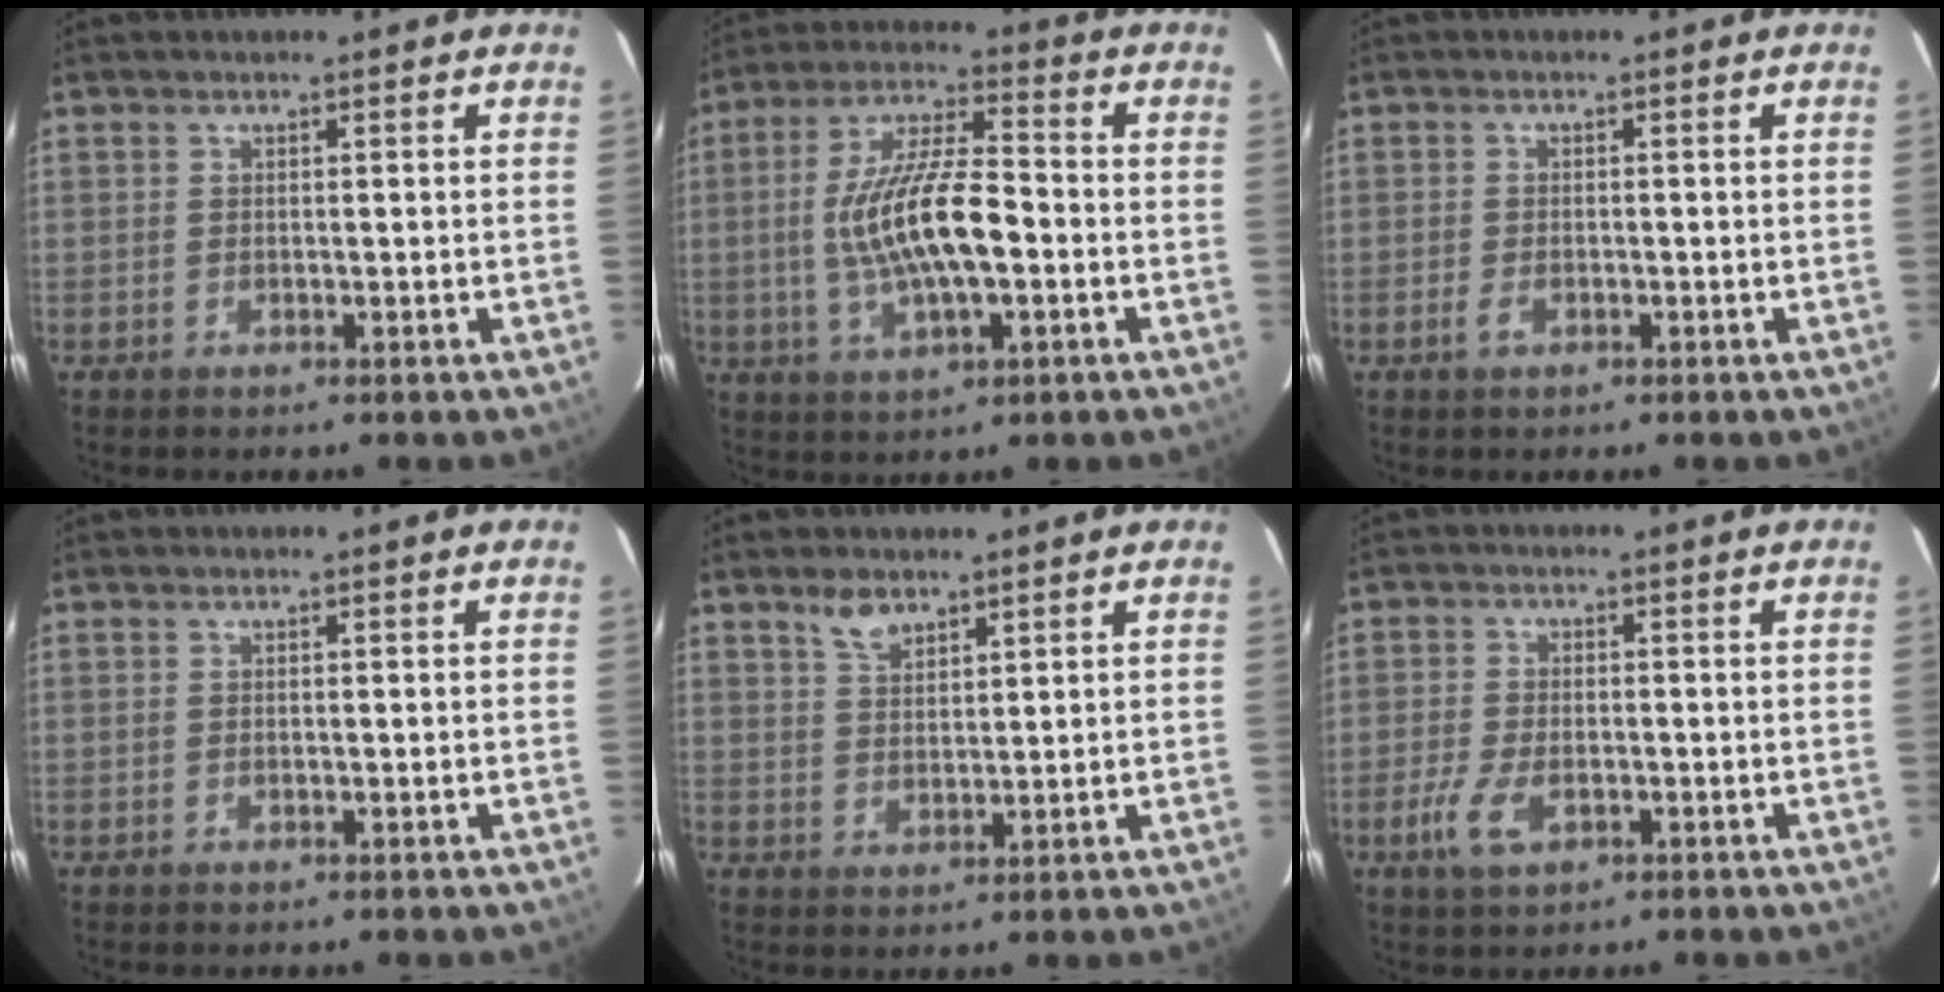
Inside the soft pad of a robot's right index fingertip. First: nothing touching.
{"total": 14.3, "force": [-2.0, 4.5, 13.4], "torque": [-0.262, 0.003, -0.034]}
{"total": 2.1, "force": [-1.1, 1.1, 1.4], "torque": [-0.031, -0.001, -0.020]}
{"total": 0.0}
{"total": 3.9, "force": [3.0, 1.8, 1.9], "torque": [-0.032, 0.005, 0.056]}
{"total": 6.2, "force": [-2.7, 3.0, 4.7], "torque": [-0.113, -0.008, -0.049]}